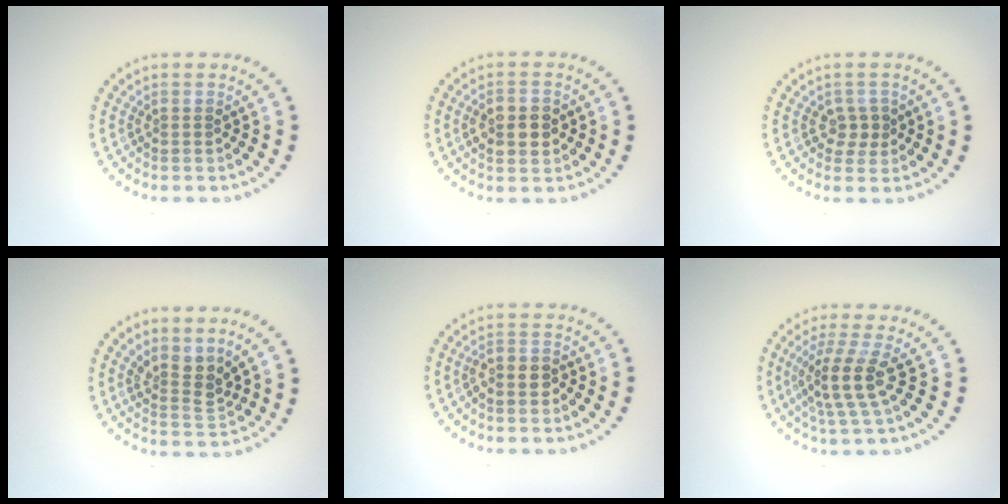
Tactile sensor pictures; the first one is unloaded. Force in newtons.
{"total": 3.6, "press": 3.6, "slide": 0.1}
{"total": 1.9, "press": 1.7, "slide": 0.7}
{"total": 2.5, "press": 1.9, "slide": 1.7}
{"total": 1.9, "press": 1.8, "slide": 0.8}
{"total": 3.7, "press": 2.7, "slide": 2.5}